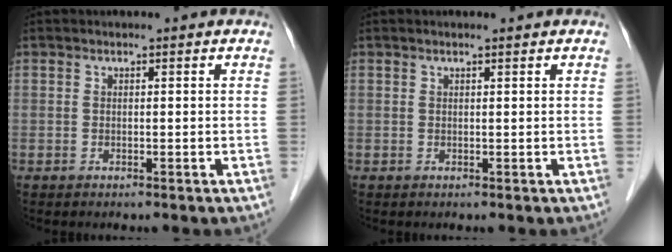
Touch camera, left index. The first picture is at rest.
{"total": 0.7, "force": [0.5, 0.0, 0.4], "torque": [-0.013, 0.006, 0.011]}